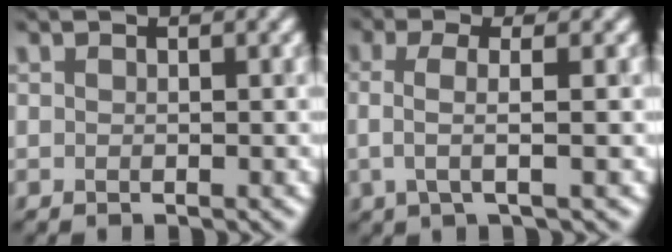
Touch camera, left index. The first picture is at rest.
{"total": 2.8, "force": [0.1, 0.9, 2.7], "torque": [-0.050, 0.004, 0.003]}